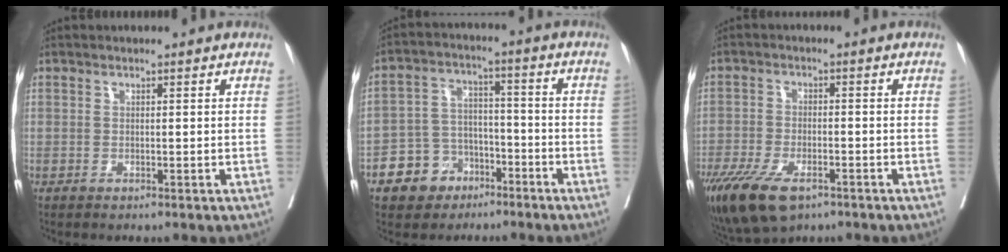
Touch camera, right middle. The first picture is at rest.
{"total": 8.0, "force": [-4.6, 6.2, 2.0], "torque": [-0.038, 0.016, -0.074]}
{"total": 11.8, "force": [-7.5, 5.0, 7.7], "torque": [-0.152, -0.020, -0.126]}